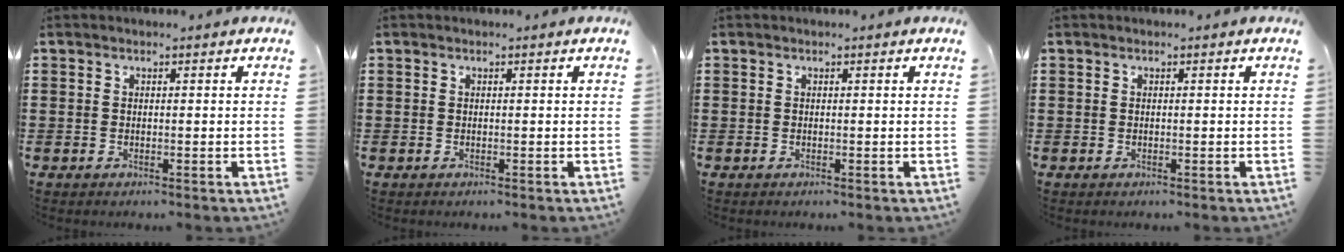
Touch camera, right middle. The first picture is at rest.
{"total": 0.0}
{"total": 0.0}
{"total": 0.0}